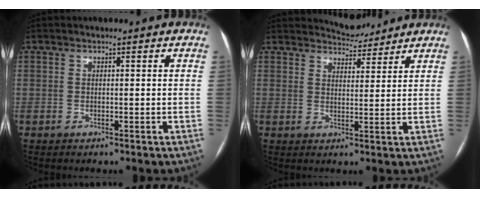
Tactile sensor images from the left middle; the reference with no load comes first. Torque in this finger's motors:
{"motor_torque": [0.01, -0.10, -0.03, -0.02]}